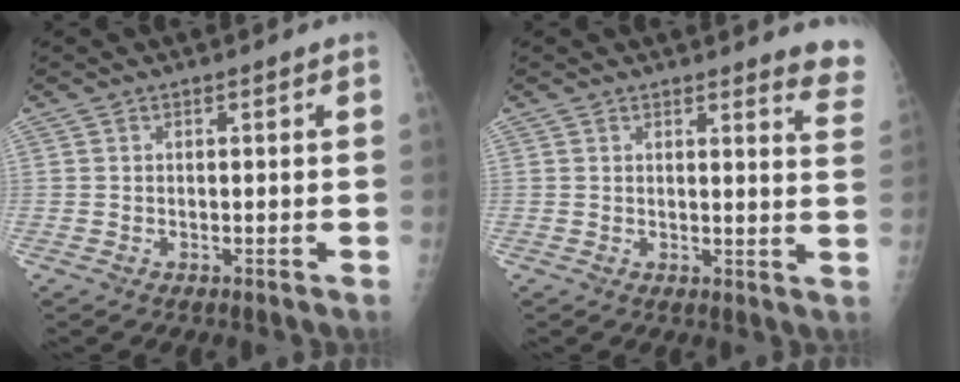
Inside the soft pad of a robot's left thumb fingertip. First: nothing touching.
{"total": 7.0, "force": [6.6, 0.9, 1.9], "torque": [0.005, -0.058, 0.046]}